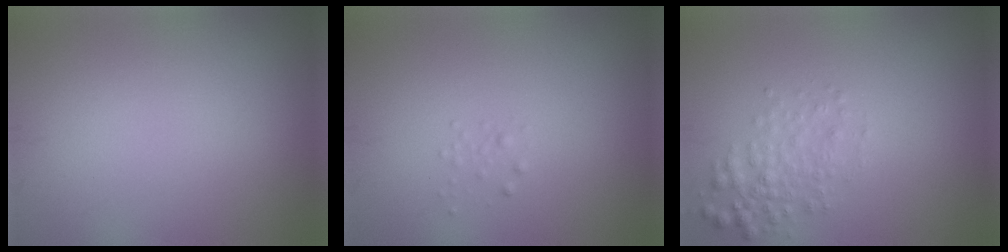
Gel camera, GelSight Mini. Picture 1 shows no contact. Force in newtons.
{"total": 0.6, "press": 0.6, "slide": 0.0}
{"total": 2.4, "press": 2.4, "slide": 0.1}